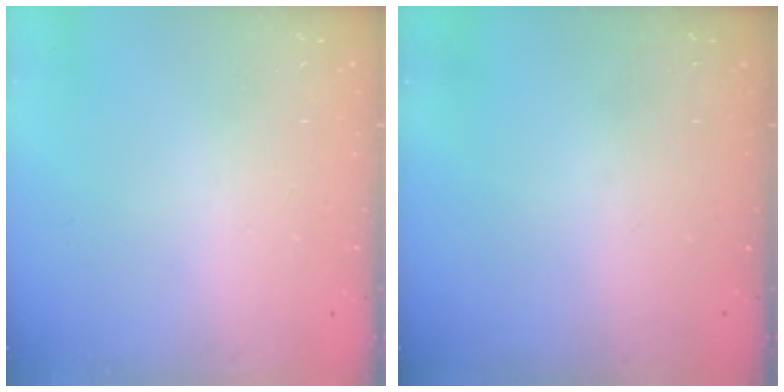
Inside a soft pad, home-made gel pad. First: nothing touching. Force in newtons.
{"total": 0.0}